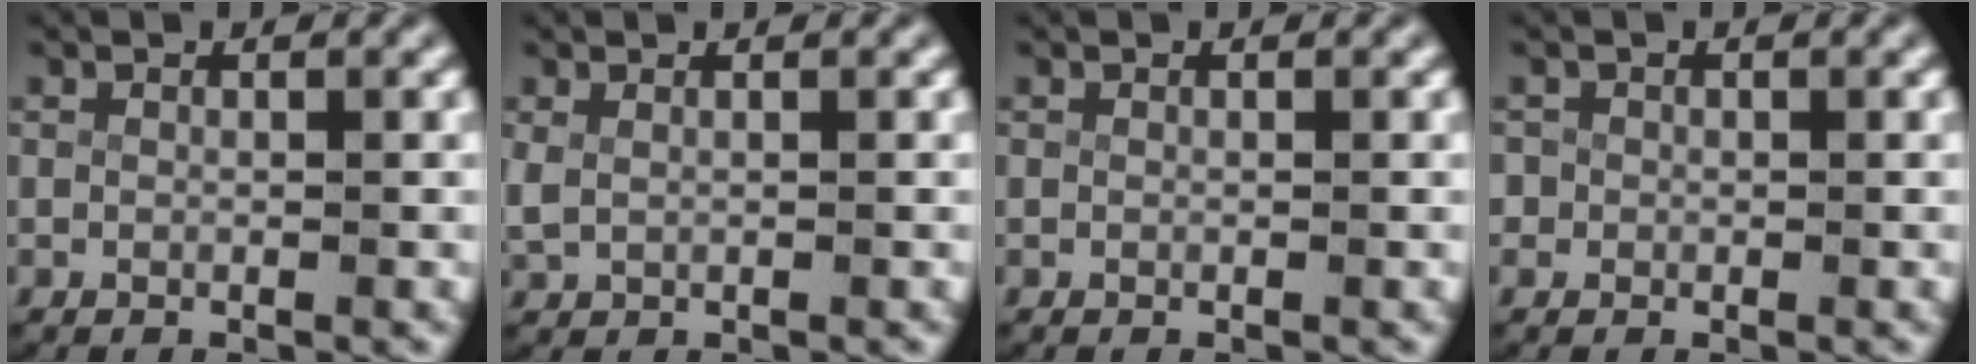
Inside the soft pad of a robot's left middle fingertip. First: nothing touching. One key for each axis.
{"total": 1.3, "fx": 0.4, "fy": 0.9, "fz": 0.8, "tx": -0.032, "ty": -0.005, "tz": 0.017}
{"total": 0.0}
{"total": 1.4, "fx": 0.0, "fy": 1.4, "fz": 0.2, "tx": -0.013, "ty": -0.007, "tz": -0.001}